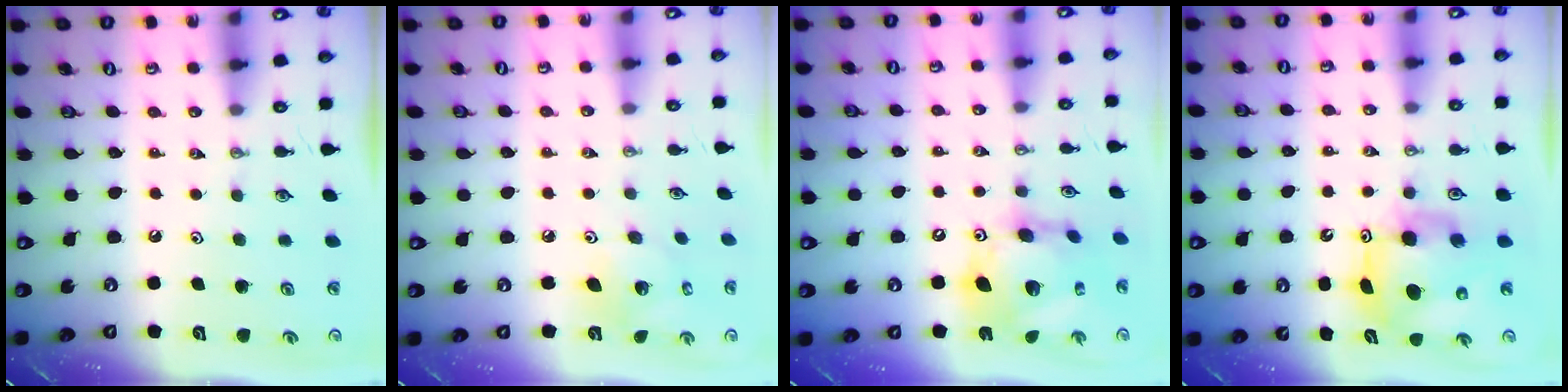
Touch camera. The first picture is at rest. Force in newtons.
{"total": 7.4, "press": 7.4, "slide": 0.2}
{"total": 17.3, "press": 17.2, "slide": 1.8}
{"total": 9.7, "press": 9.7, "slide": 0.8}